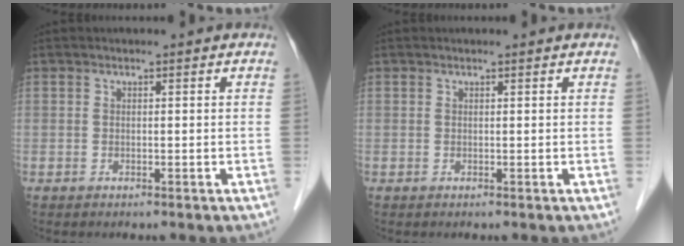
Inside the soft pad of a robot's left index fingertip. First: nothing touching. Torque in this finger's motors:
{"motor_torque": [0.22, -0.08, -0.07, -0.01]}